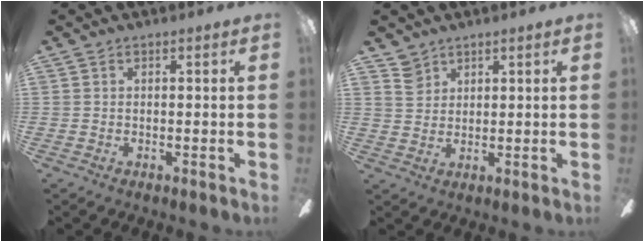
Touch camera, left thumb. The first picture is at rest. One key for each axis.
{"total": 4.5, "fx": 3.4, "fy": 2.8, "fz": 0.9, "tx": -0.012, "ty": -0.012, "tz": 0.063}